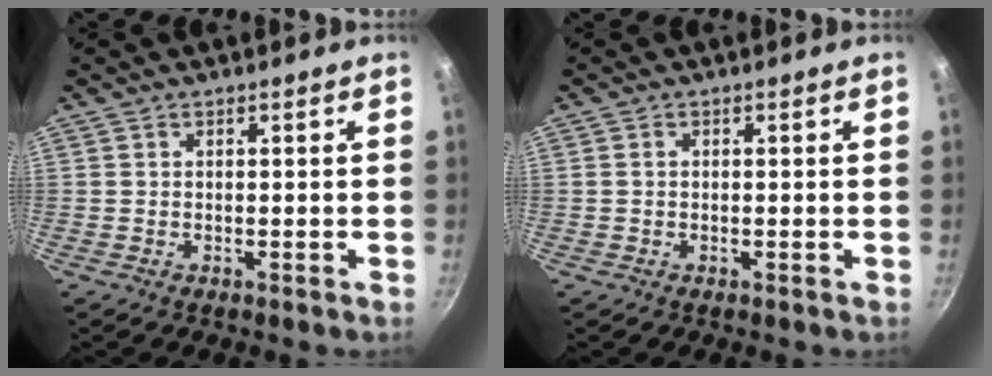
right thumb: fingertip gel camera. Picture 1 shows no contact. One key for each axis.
{"total": 0.6, "fx": 0.0, "fy": 0.5, "fz": 0.3, "tx": -0.005, "ty": 0.004, "tz": -0.001}